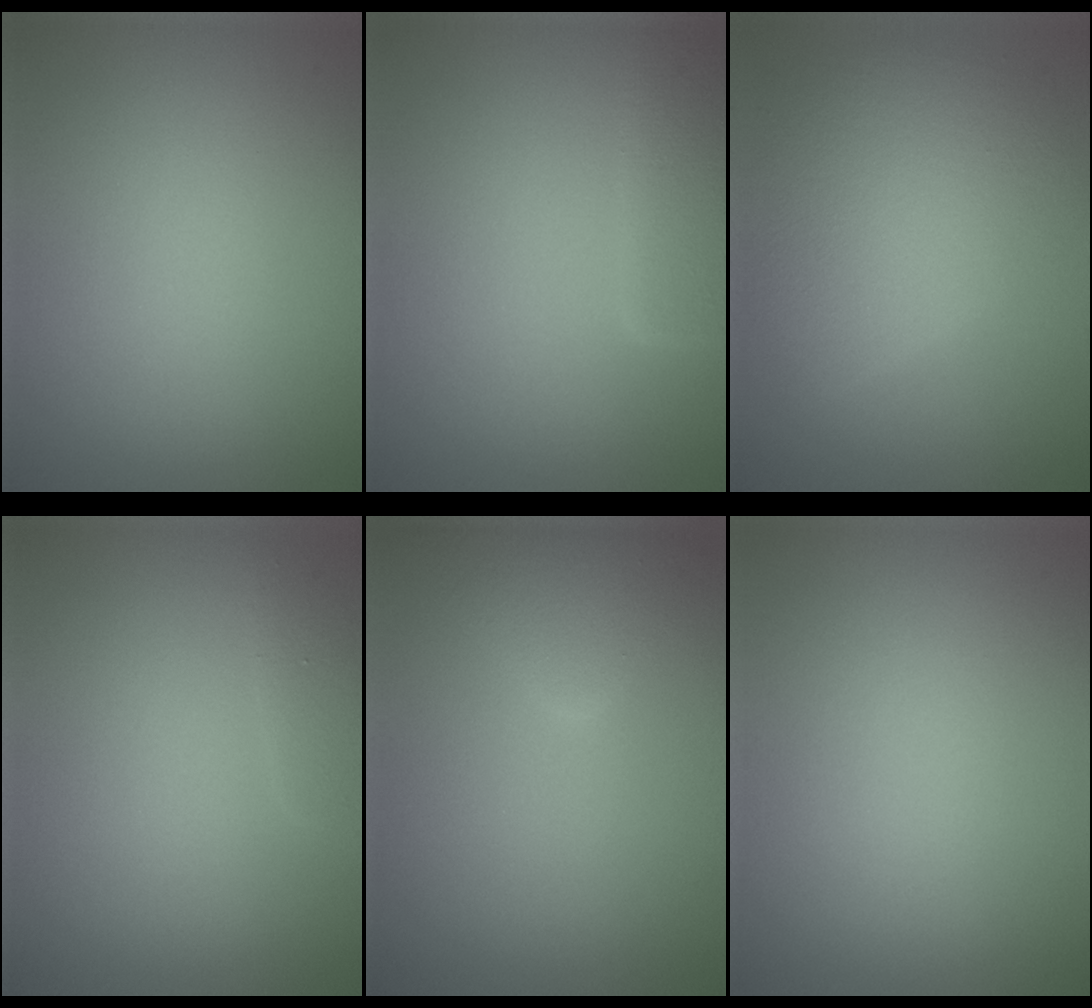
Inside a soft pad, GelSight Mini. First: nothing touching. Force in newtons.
{"total": 3.3, "press": 3.3, "slide": 0.2}
{"total": 6.7, "press": 6.7, "slide": 0.1}
{"total": 1.1, "press": 1.1, "slide": 0.1}
{"total": 2.9, "press": 2.9, "slide": 0.0}
{"total": 0.0}